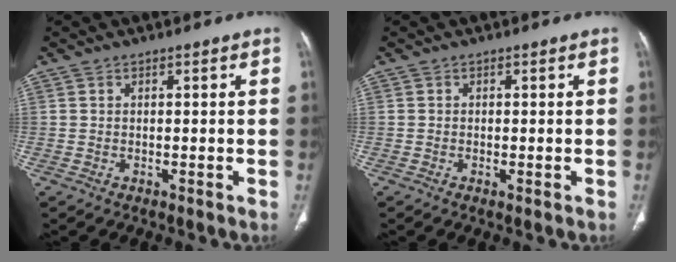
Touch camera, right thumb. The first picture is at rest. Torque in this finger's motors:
{"motor_torque": [-0.01, 0.08, -0.21, -0.19, -0.02]}